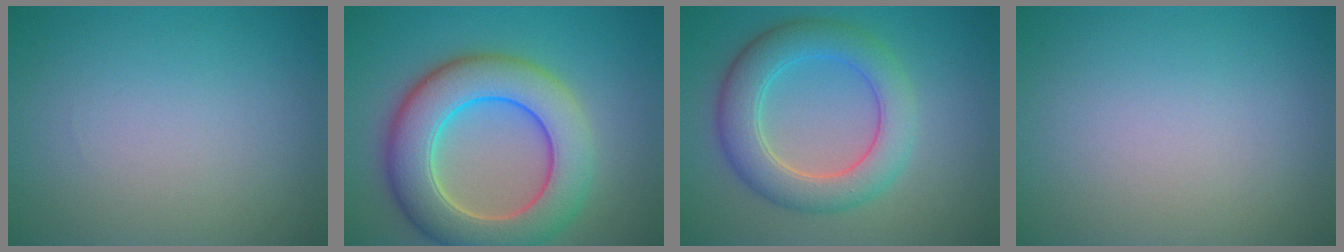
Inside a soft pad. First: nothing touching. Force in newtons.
{"total": 9.7, "press": 9.7, "slide": 0.7}
{"total": 5.9, "press": 5.9, "slide": 0.4}
{"total": 0.0}